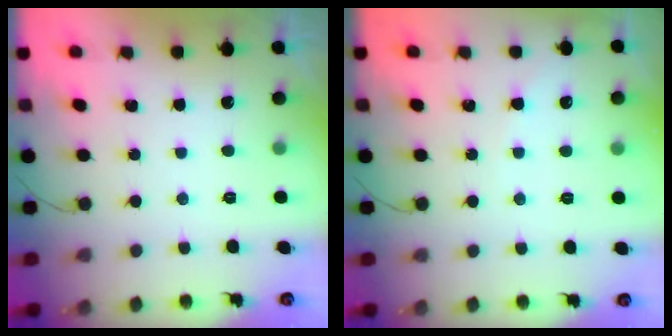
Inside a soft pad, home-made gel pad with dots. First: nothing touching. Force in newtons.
{"total": 3.0, "press": 2.9, "slide": 0.5}